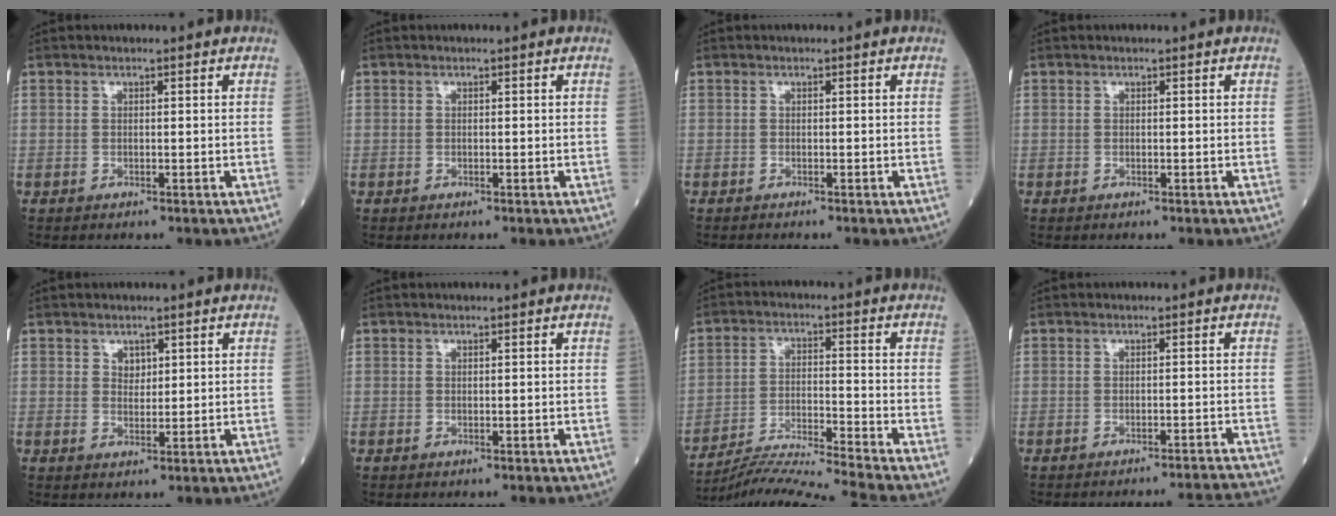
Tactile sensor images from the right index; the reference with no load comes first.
{"total": 0.0}
{"total": 0.9, "force": [-0.8, -0.1, 0.3], "torque": [-0.002, 0.001, -0.012]}
{"total": 0.0}
{"total": 1.8, "force": [0.9, 1.2, 0.9], "torque": [-0.015, -0.002, 0.017]}
{"total": 0.0}
{"total": 13.6, "force": [-12.5, -3.6, 3.9], "torque": [-0.056, -0.013, -0.212]}
{"total": 9.0, "force": [-8.8, -2.2, 0.7], "torque": [0.008, -0.014, -0.101]}